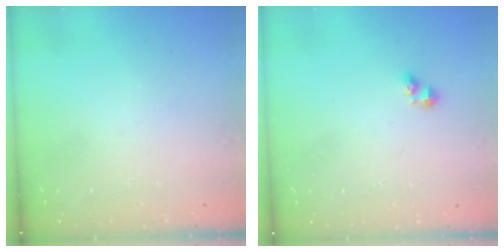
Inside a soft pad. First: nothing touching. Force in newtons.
{"total": 2.1, "press": 2.1, "slide": 0.3}